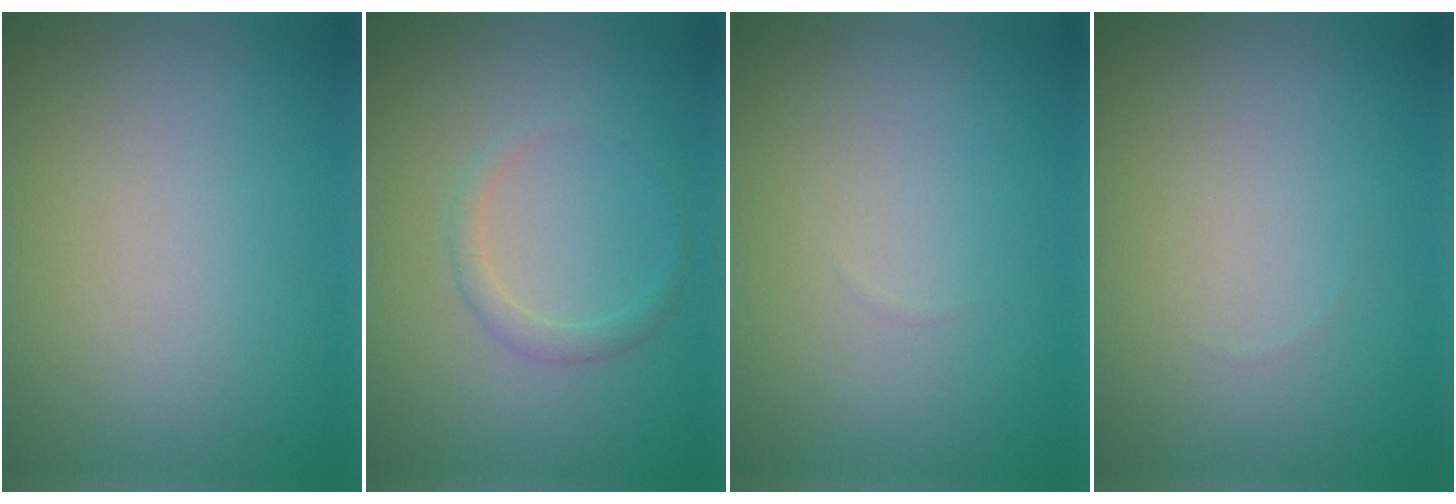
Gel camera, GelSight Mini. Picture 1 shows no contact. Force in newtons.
{"total": 1.2, "press": 1.2, "slide": 0.1}
{"total": 0.0}
{"total": 0.0}